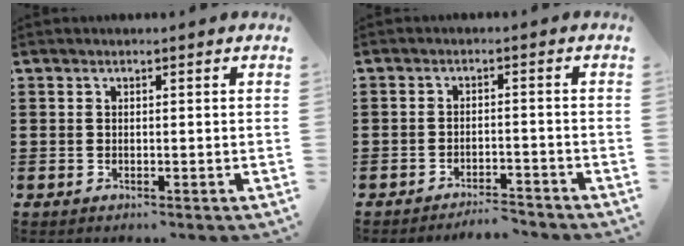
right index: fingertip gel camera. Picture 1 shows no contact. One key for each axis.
{"total": 3.1, "fx": -3.1, "fy": 0.0, "fz": 0.2, "tx": -0.009, "ty": 0.001, "tz": -0.066}